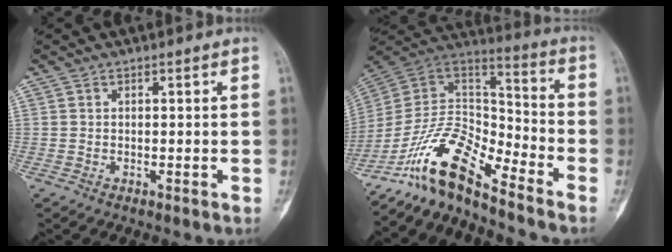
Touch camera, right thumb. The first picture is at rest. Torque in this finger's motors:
{"motor_torque": [0.46, 0.28, 1.36, -1.41, 0.34]}